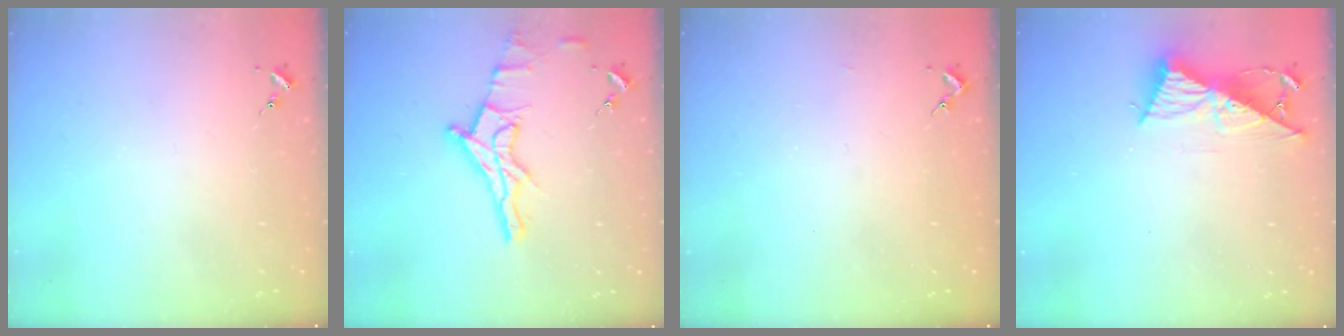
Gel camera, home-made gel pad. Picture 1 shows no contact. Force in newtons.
{"total": 12.6, "press": 12.5, "slide": 1.3}
{"total": 1.3, "press": 1.3, "slide": 0.1}
{"total": 10.6, "press": 10.5, "slide": 0.8}